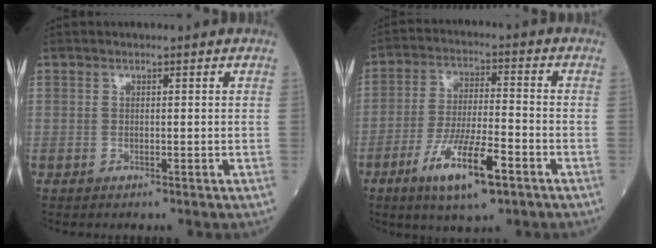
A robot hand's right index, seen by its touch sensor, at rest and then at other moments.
{"total": 11.2, "force": [-5.9, 1.9, 9.4], "torque": [-0.175, -0.015, -0.101]}